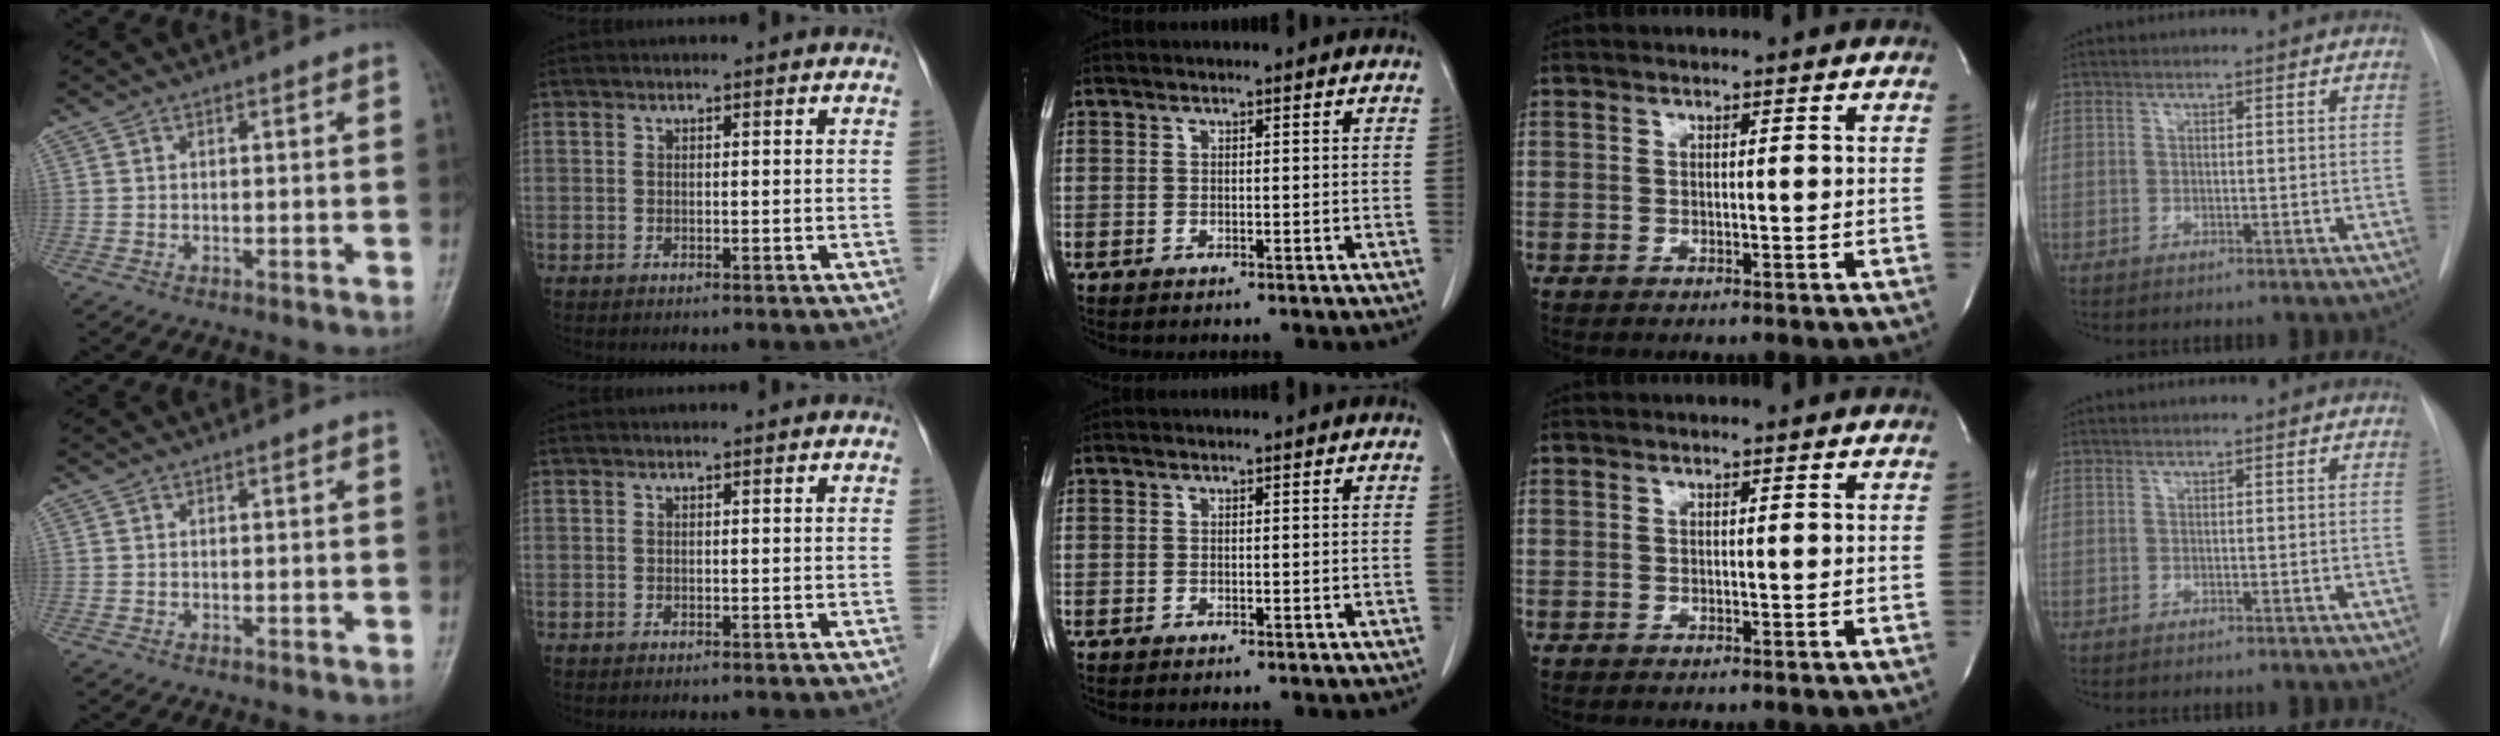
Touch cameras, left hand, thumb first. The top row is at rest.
{}